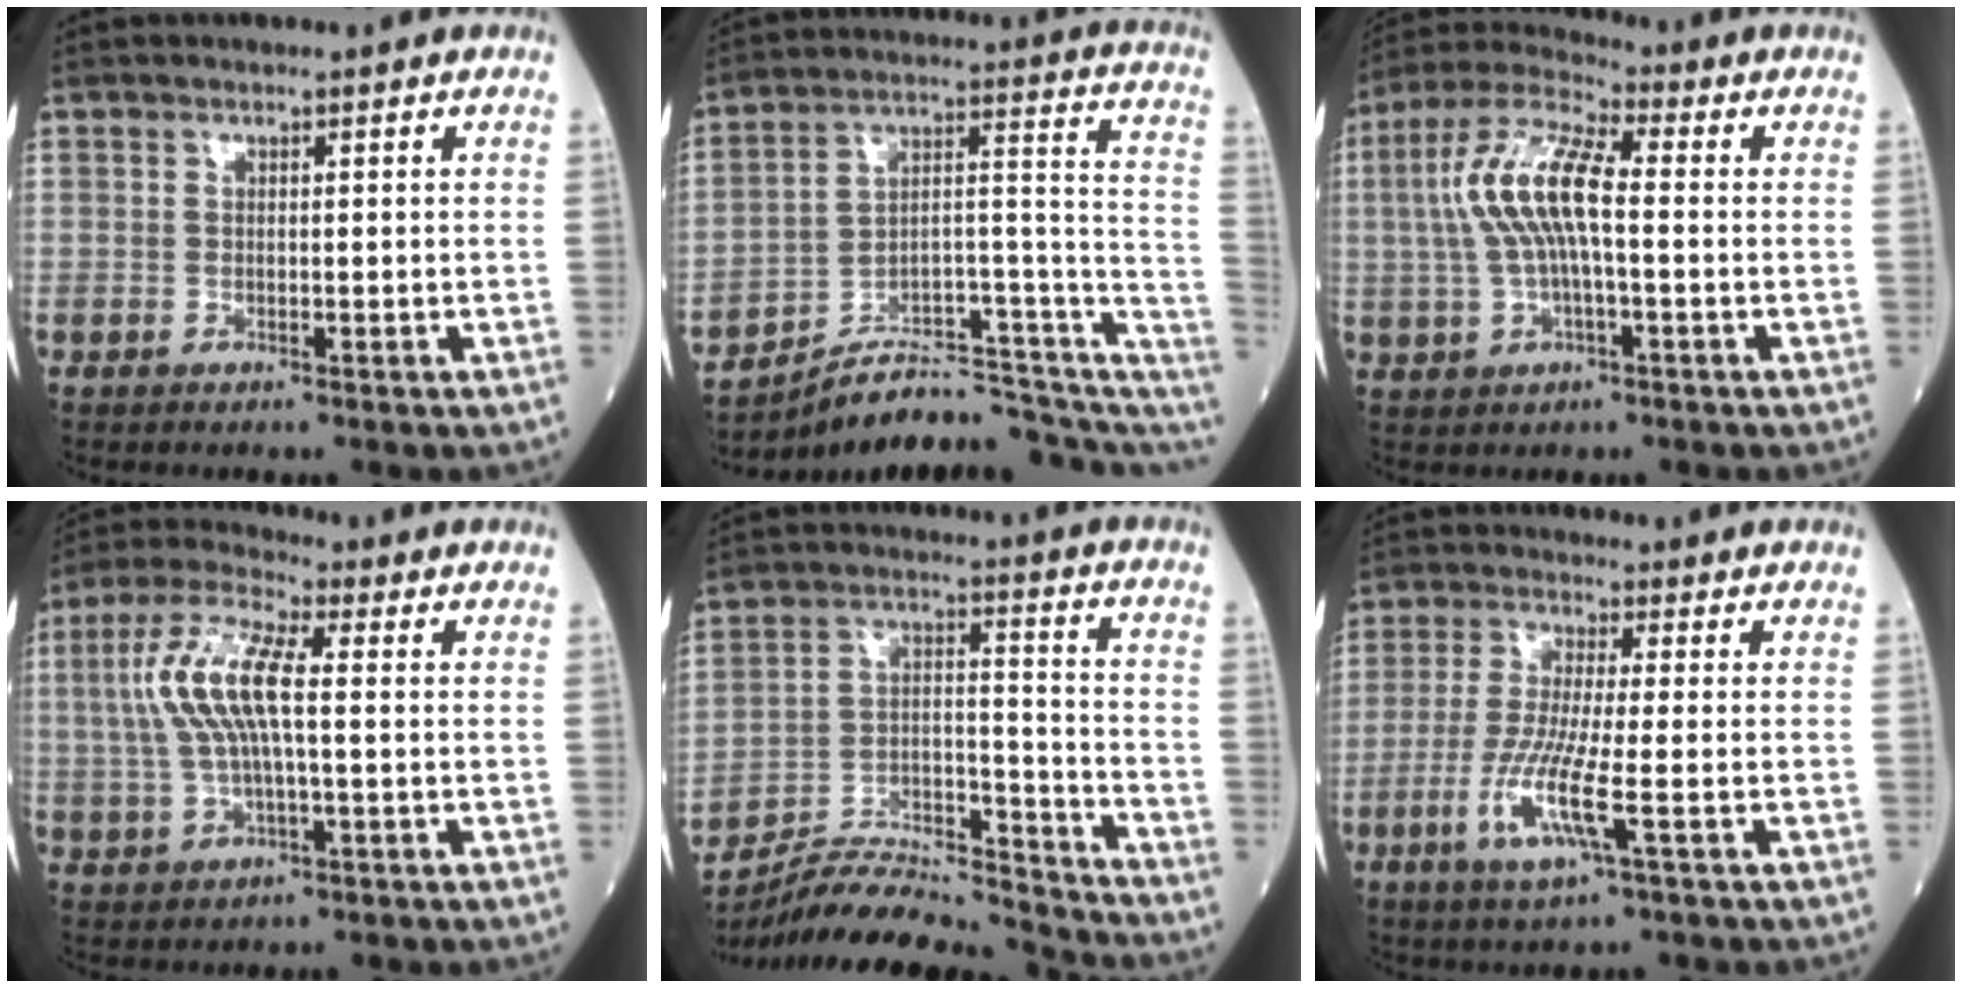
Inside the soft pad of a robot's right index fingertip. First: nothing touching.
{"total": 16.9, "force": [-13.9, 4.9, 8.3], "torque": [-0.082, 0.080, -0.203]}
{"total": 11.0, "force": [0.4, 2.9, 10.6], "torque": [-0.229, 0.023, 0.003]}
{"total": 10.1, "force": [0.9, 2.4, 9.7], "torque": [-0.214, 0.019, 0.015]}
{"total": 18.5, "force": [-17.8, 0.7, 4.8], "torque": [-0.087, 0.032, -0.301]}
{"total": 8.6, "force": [-2.8, 0.1, 8.2], "torque": [-0.169, -0.018, -0.060]}